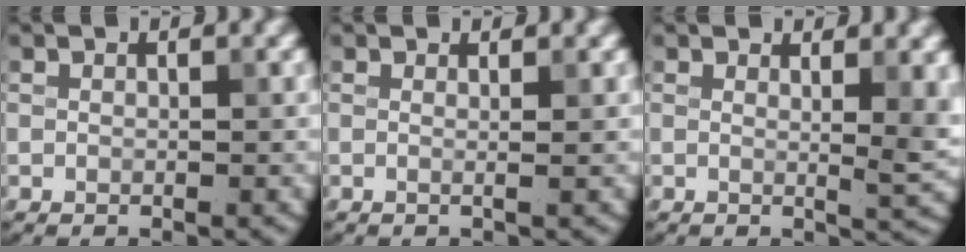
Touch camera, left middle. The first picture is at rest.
{"total": 0.5, "force": [0.2, -0.2, 0.4], "torque": [-0.005, 0.002, 0.001]}
{"total": 3.1, "force": [1.3, 0.6, 2.8], "torque": [-0.028, 0.001, 0.018]}